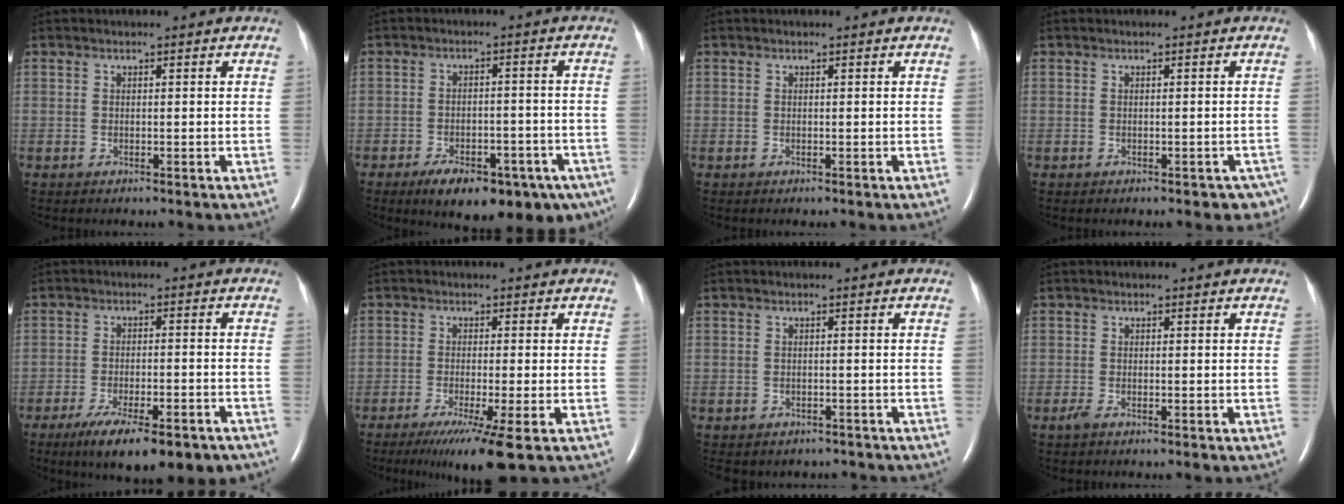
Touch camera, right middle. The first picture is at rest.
{"total": 15.6, "force": [-10.2, 6.9, 9.5], "torque": [-0.105, 0.006, -0.135]}
{"total": 0.0}
{"total": 5.1, "force": [-3.8, 2.4, 2.4], "torque": [-0.007, -0.003, -0.040]}
{"total": 14.1, "force": [-10.1, 4.3, 8.8], "torque": [-0.114, -0.007, -0.144]}
{"total": 7.9, "force": [-4.8, -0.8, 6.3], "torque": [-0.101, -0.026, -0.079]}
{"total": 5.9, "force": [-5.1, 2.9, 0.9], "torque": [-0.014, 0.006, -0.055]}
{"total": 1.4, "force": [-1.0, 0.1, 0.9], "torque": [-0.028, -0.005, -0.021]}